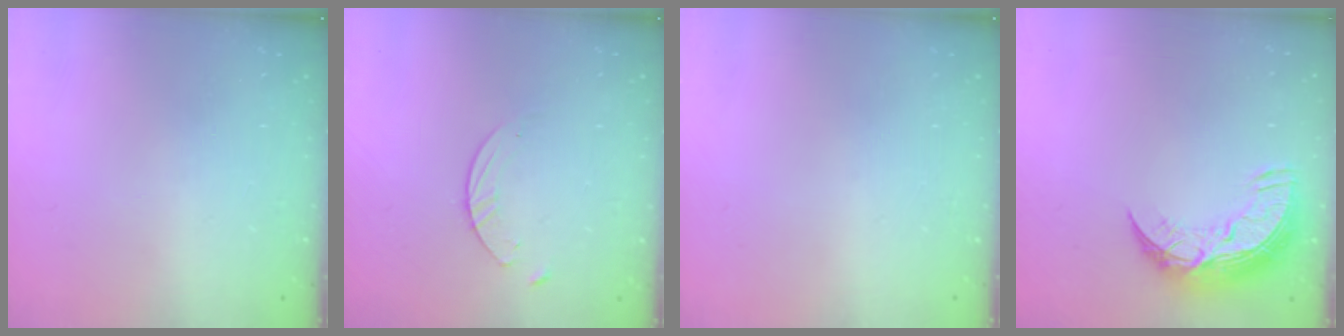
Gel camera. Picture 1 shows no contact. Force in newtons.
{"total": 4.3, "press": 4.3, "slide": 0.5}
{"total": 0.0}
{"total": 11.2, "press": 11.2, "slide": 0.7}